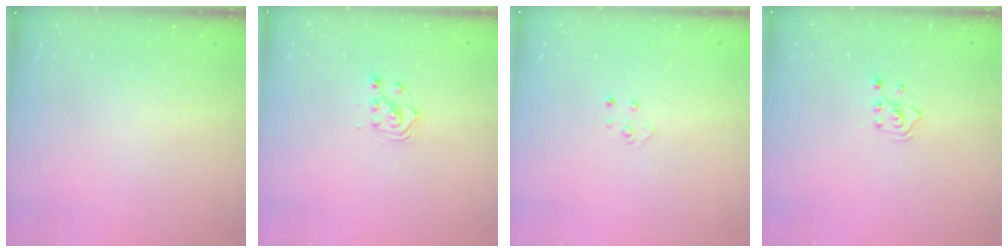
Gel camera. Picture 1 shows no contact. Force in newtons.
{"total": 3.0, "press": 3.0, "slide": 0.2}
{"total": 4.3, "press": 4.3, "slide": 0.4}
{"total": 2.3, "press": 2.3, "slide": 0.3}